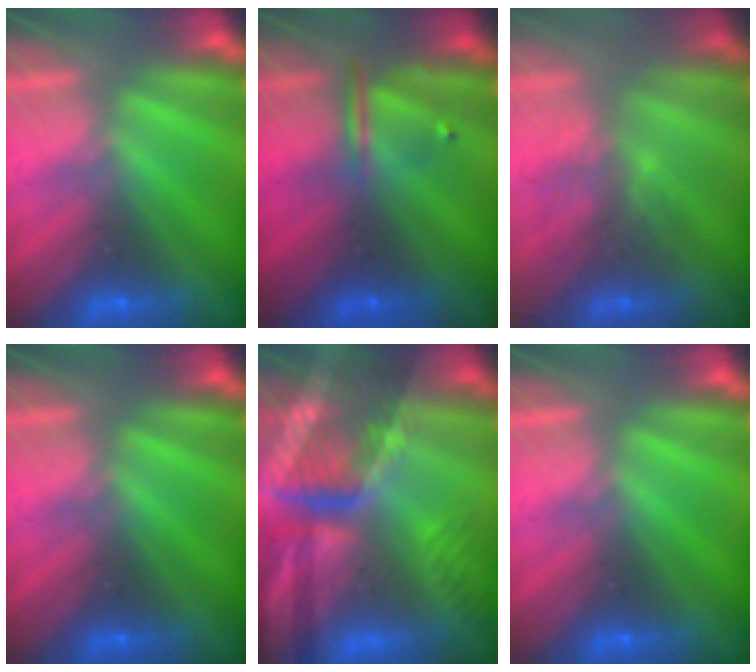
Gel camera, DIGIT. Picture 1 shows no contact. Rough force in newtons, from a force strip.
{"total": 3.2}
{"total": 2.9}
{"total": 0.0}
{"total": 7.4}
{"total": 0.0}